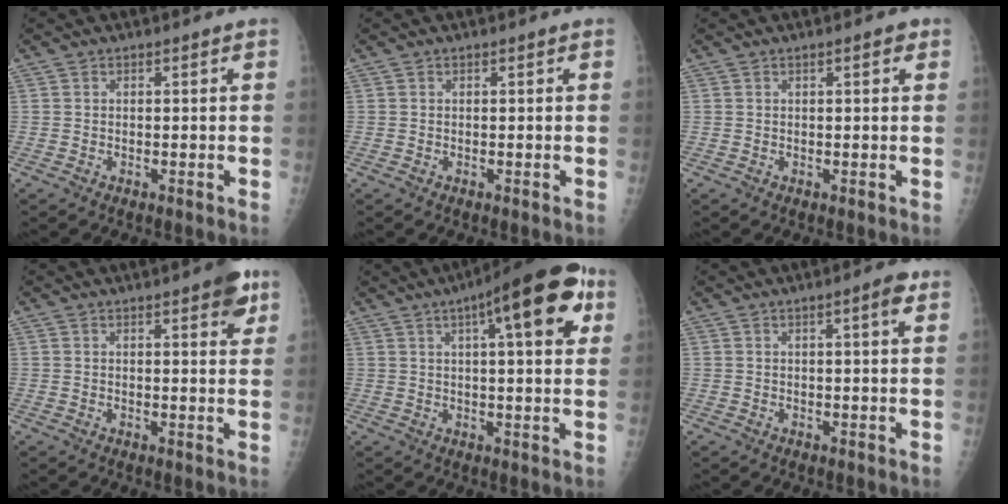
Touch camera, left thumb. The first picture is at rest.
{"total": 0.0}
{"total": 1.7, "force": [0.8, 0.6, 1.4], "torque": [-0.015, 0.000, 0.008]}
{"total": 5.3, "force": [2.9, 1.8, 4.1], "torque": [-0.036, -0.010, 0.030]}
{"total": 16.9, "force": [6.9, 5.0, 14.6], "torque": [-0.181, 0.005, 0.087]}
{"total": 3.2, "force": [1.5, 0.5, 2.8], "torque": [-0.038, -0.002, 0.018]}